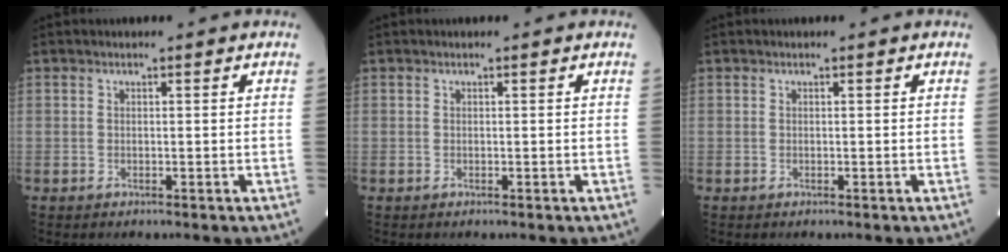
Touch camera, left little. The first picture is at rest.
{"total": 0.0}
{"total": 0.0}